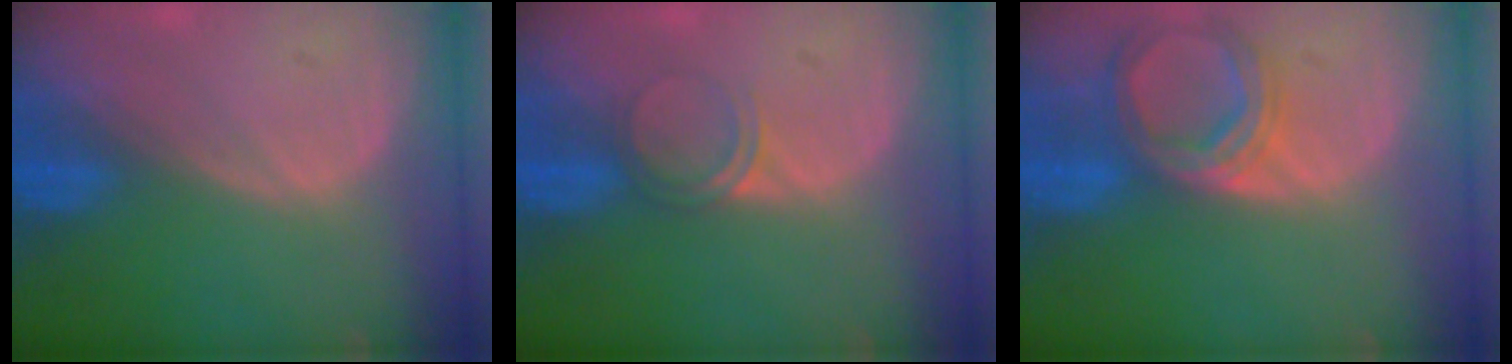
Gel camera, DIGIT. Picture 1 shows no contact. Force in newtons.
{"total": 2.5, "press": 2.1, "slide": 1.2}
{"total": 6.9, "press": 6.4, "slide": 2.7}